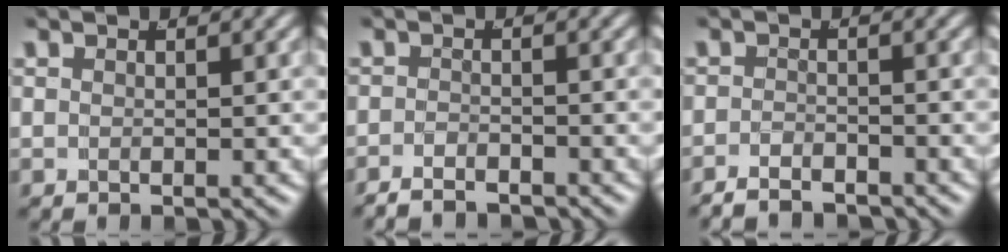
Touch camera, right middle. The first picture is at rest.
{"total": 2.7, "force": [-2.6, 0.4, 0.3], "torque": [-0.009, -0.013, -0.040]}
{"total": 3.0, "force": [-2.9, 0.6, 0.3], "torque": [-0.008, -0.013, -0.045]}